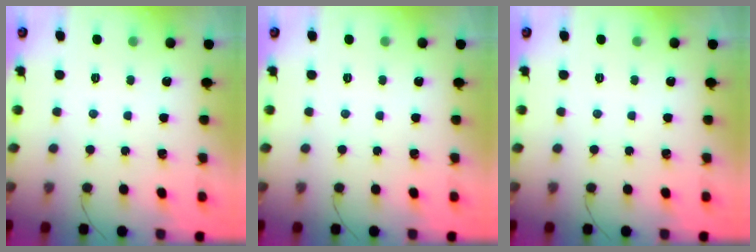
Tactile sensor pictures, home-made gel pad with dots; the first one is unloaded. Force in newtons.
{"total": 0.0}
{"total": 0.0}